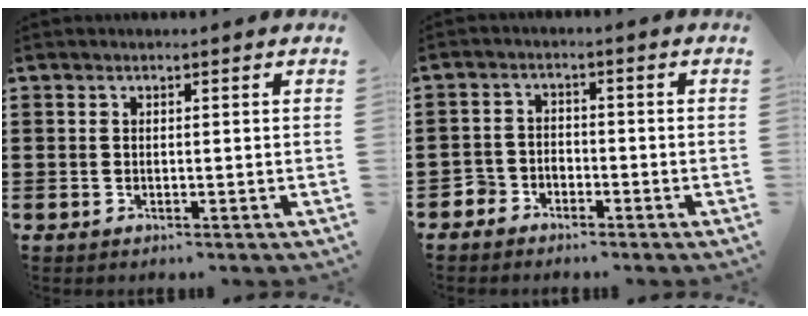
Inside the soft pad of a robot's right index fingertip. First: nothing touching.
{"total": 3.0, "force": [-2.5, 1.6, 0.1], "torque": [-0.019, 0.002, -0.056]}